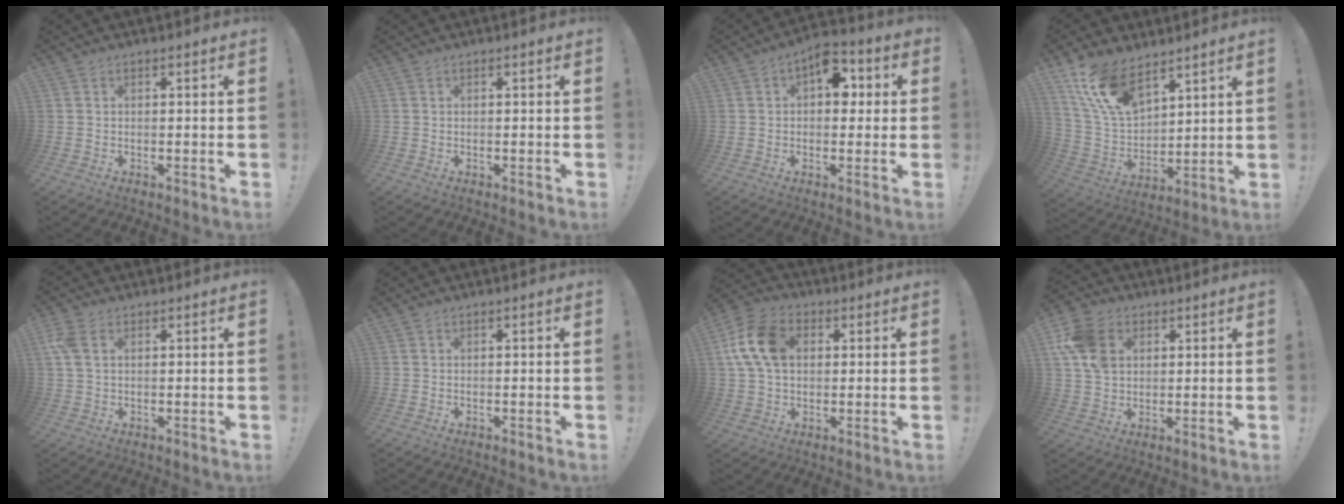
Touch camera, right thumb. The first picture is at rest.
{"total": 0.0}
{"total": 9.8, "force": [2.2, 6.5, 6.9], "torque": [-0.080, -0.002, 0.038]}
{"total": 16.1, "force": [10.8, 8.1, 8.8], "torque": [-0.187, -0.060, 0.206]}
{"total": 4.9, "force": [1.7, 2.8, 3.6], "torque": [-0.085, 0.002, 0.032]}
{"total": 0.0}
{"total": 13.7, "force": [3.0, 9.5, 9.4], "torque": [-0.172, 0.009, 0.059]}
{"total": 12.6, "force": [4.0, 9.4, 7.4], "torque": [-0.135, -0.006, 0.079]}